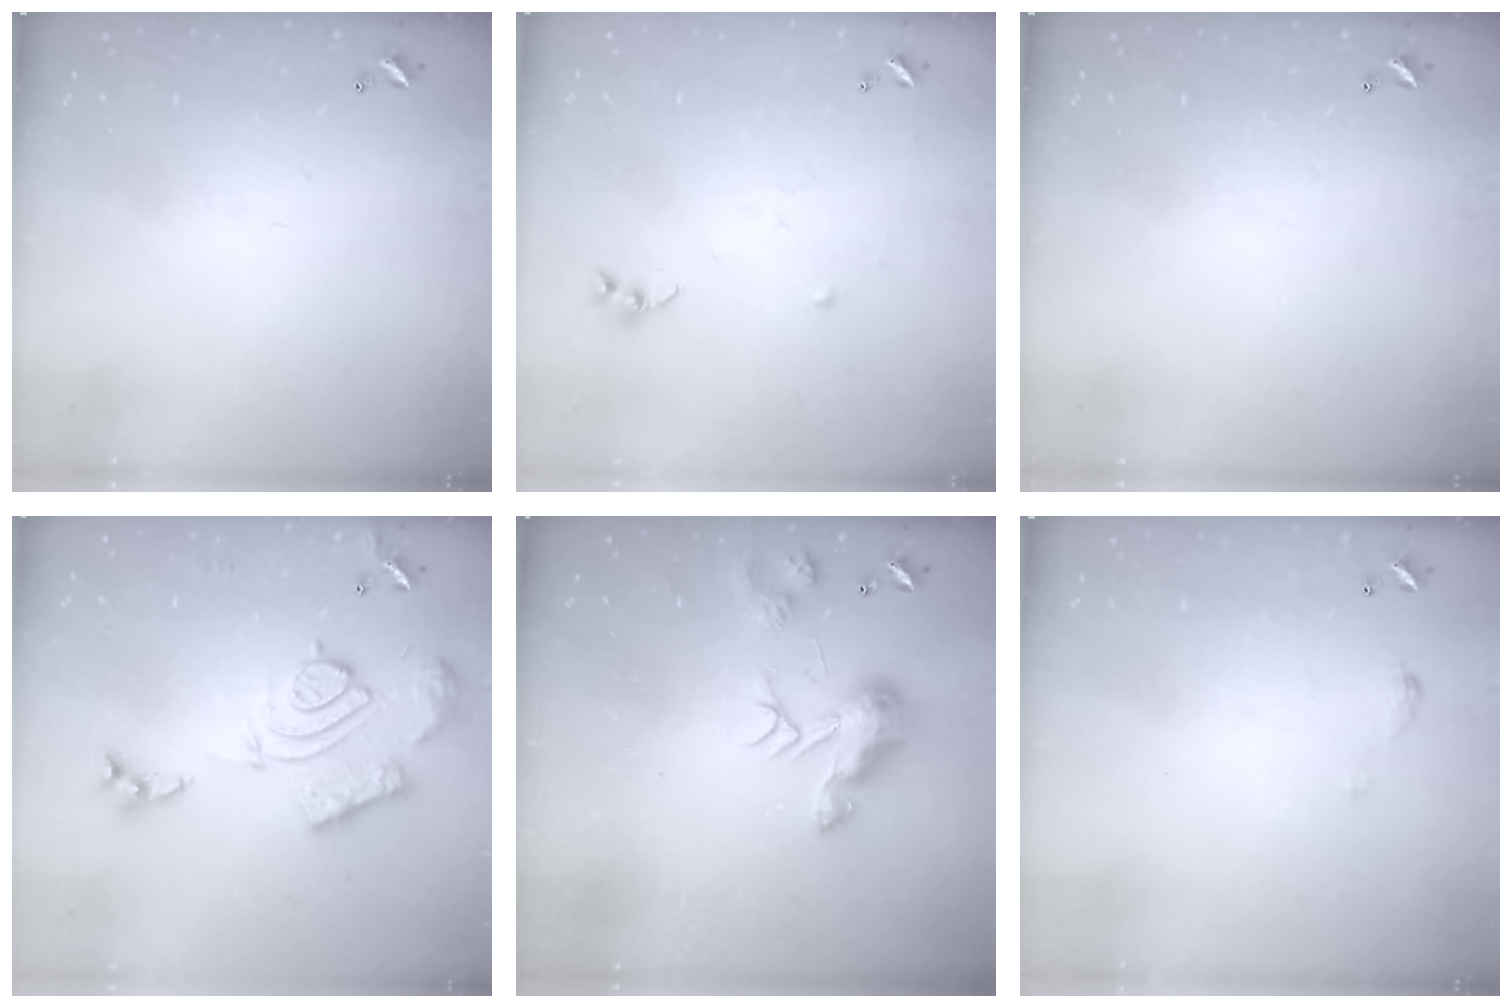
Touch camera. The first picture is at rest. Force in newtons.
{"total": 4.8, "press": 4.7, "slide": 0.5}
{"total": 0.0}
{"total": 17.4, "press": 17.3, "slide": 1.7}
{"total": 8.7, "press": 8.6, "slide": 0.2}
{"total": 3.5, "press": 3.5, "slide": 0.6}